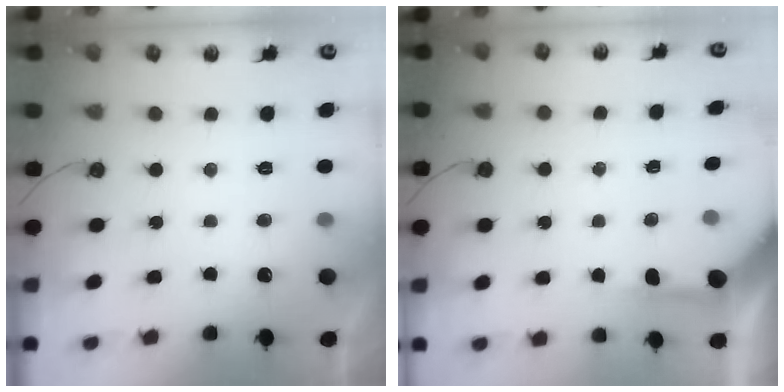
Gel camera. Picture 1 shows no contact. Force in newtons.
{"total": 4.8, "press": 4.8, "slide": 0.1}